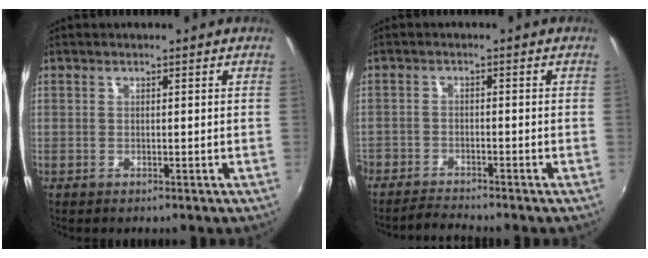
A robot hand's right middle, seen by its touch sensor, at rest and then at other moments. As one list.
[{"total": 3.4, "force": [-3.4, 0.1, 0.3], "torque": [-0.025, -0.009, -0.070]}]